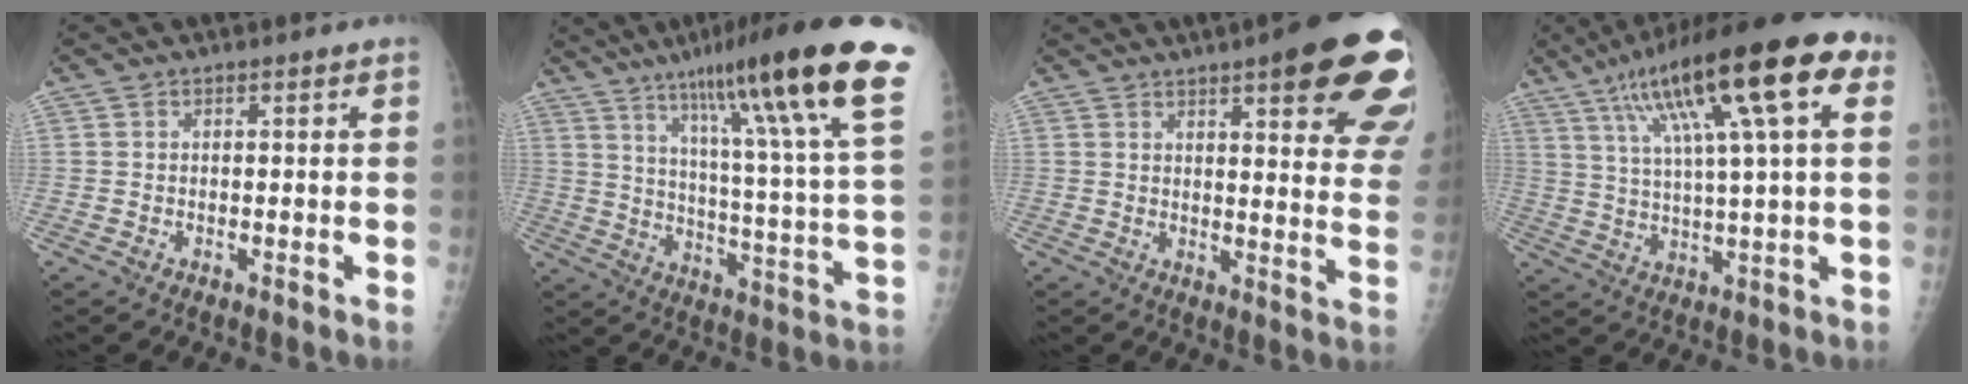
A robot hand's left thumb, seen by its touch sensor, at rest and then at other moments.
{"total": 28.4, "force": [16.6, 2.7, 22.8], "torque": [-0.328, -0.044, 0.246]}
{"total": 21.6, "force": [11.8, 5.3, 17.3], "torque": [-0.174, -0.033, 0.135]}
{"total": 22.6, "force": [9.8, 4.9, 19.8], "torque": [-0.316, 0.012, 0.155]}